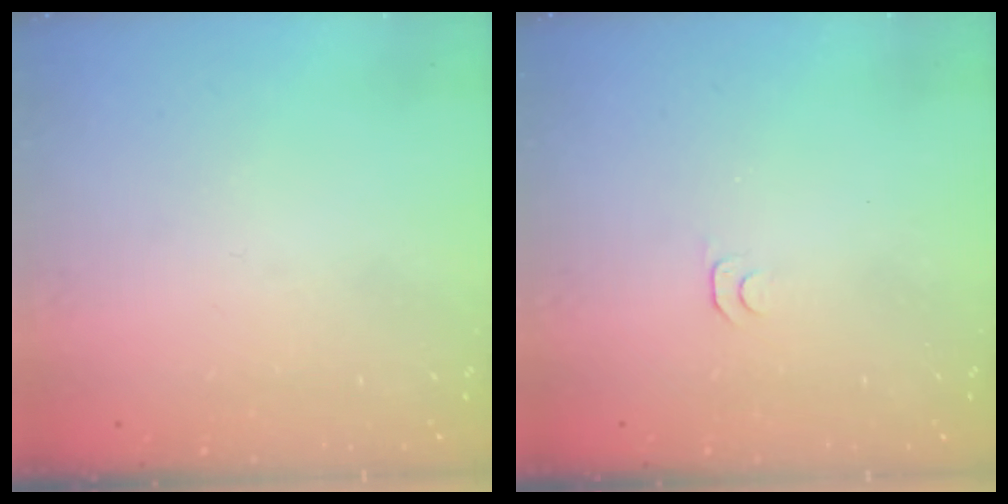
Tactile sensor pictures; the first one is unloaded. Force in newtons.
{"total": 3.5, "press": 3.4, "slide": 0.4}